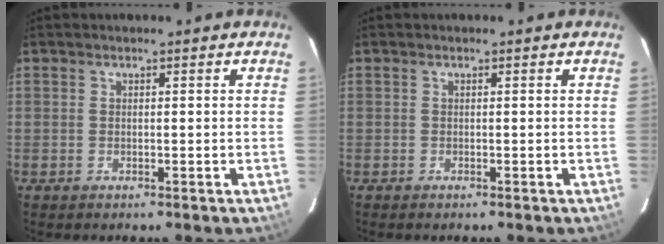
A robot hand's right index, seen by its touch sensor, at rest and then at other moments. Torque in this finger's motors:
{"motor_torque": [0.01, 0.02, -0.02, 0.01]}